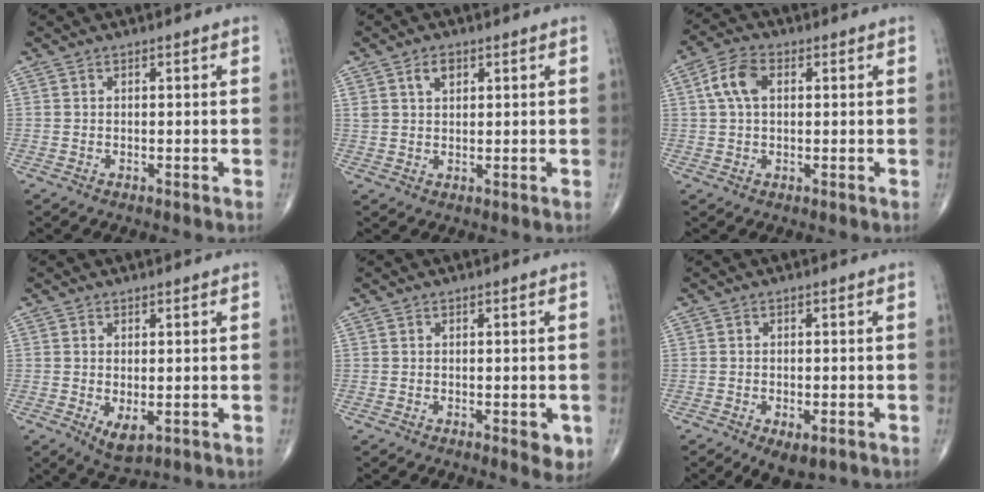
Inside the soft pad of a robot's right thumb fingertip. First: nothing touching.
{"total": 3.3, "force": [1.7, 1.9, 2.0], "torque": [-0.029, -0.005, 0.033]}
{"total": 6.3, "force": [1.5, 3.8, 4.8], "torque": [-0.102, 0.016, 0.025]}
{"total": 4.1, "force": [-0.9, 1.9, 3.4], "torque": [-0.054, -0.012, -0.004]}
{"total": 3.4, "force": [-1.1, 1.3, 2.9], "torque": [-0.020, -0.004, -0.010]}
{"total": 5.8, "force": [-2.9, 2.8, 4.2], "torque": [-0.062, 0.002, -0.037]}